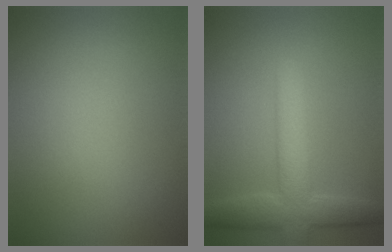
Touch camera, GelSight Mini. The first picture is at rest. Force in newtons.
{"total": 5.8, "press": 5.8, "slide": 0.2}